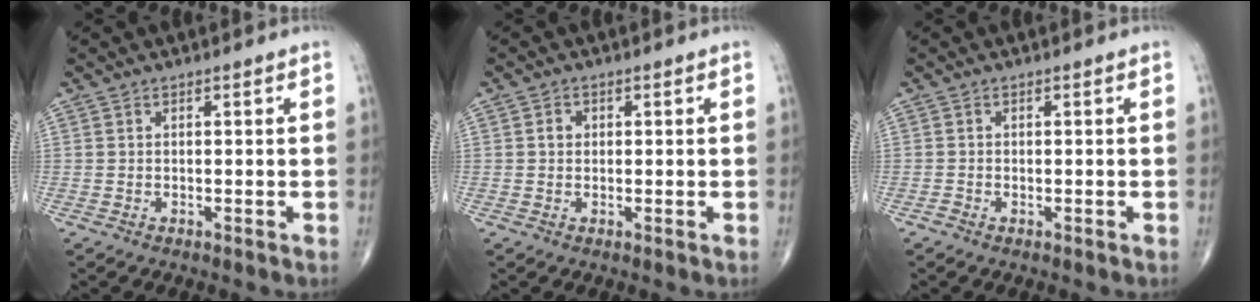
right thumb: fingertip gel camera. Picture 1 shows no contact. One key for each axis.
{"total": 1.5, "fx": 0.2, "fy": 1.3, "fz": 0.7, "tx": -0.006, "ty": 0.004, "tz": 0.003}
{"total": 0.5, "fx": -0.3, "fy": 0.3, "fz": 0.3, "tx": -0.006, "ty": 0.002, "tz": -0.006}